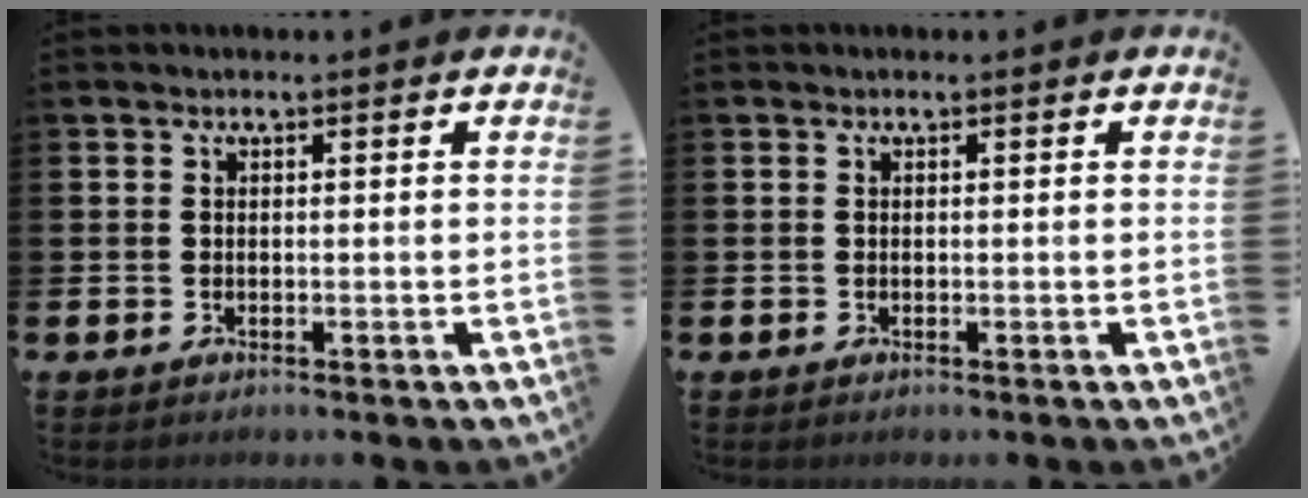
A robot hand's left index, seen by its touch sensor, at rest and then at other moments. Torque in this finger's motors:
{"motor_torque": [0.00, 0.00, 0.00, 0.00]}